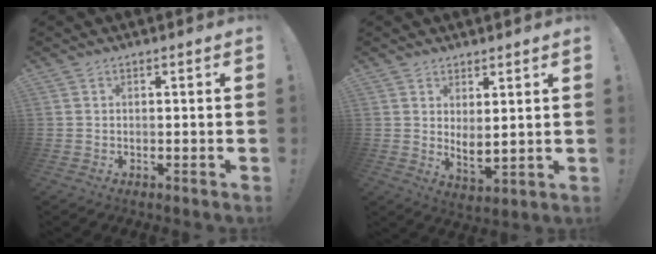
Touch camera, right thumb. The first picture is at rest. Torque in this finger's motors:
{"motor_torque": [-0.22, 0.38, 0.25, 0.37, 0.09]}